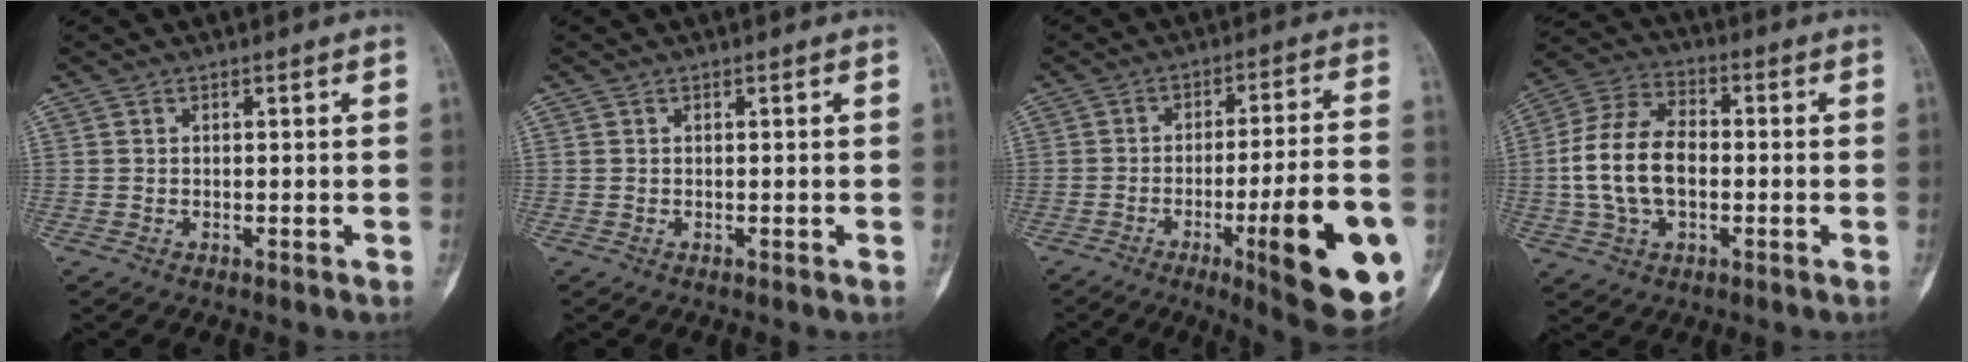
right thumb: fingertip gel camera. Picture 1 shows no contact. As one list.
[{"total": 0.0}, {"total": 21.0, "force": [-7.4, 4.0, 19.2], "torque": [-0.228, 0.010, -0.094]}, {"total": 13.9, "force": [-1.2, 8.9, 10.6], "torque": [-0.205, 0.027, -0.026]}]